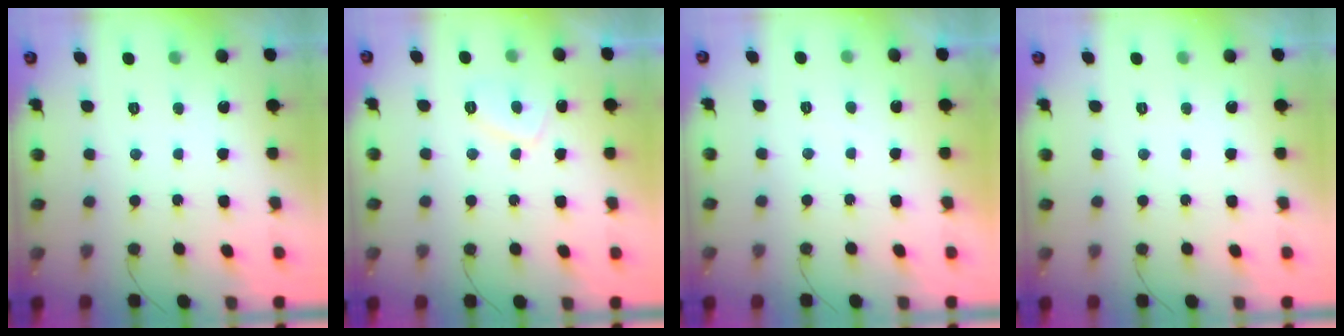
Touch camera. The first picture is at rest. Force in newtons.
{"total": 4.1, "press": 4.0, "slide": 1.0}
{"total": 0.8, "press": 0.7, "slide": 0.5}
{"total": 0.0}